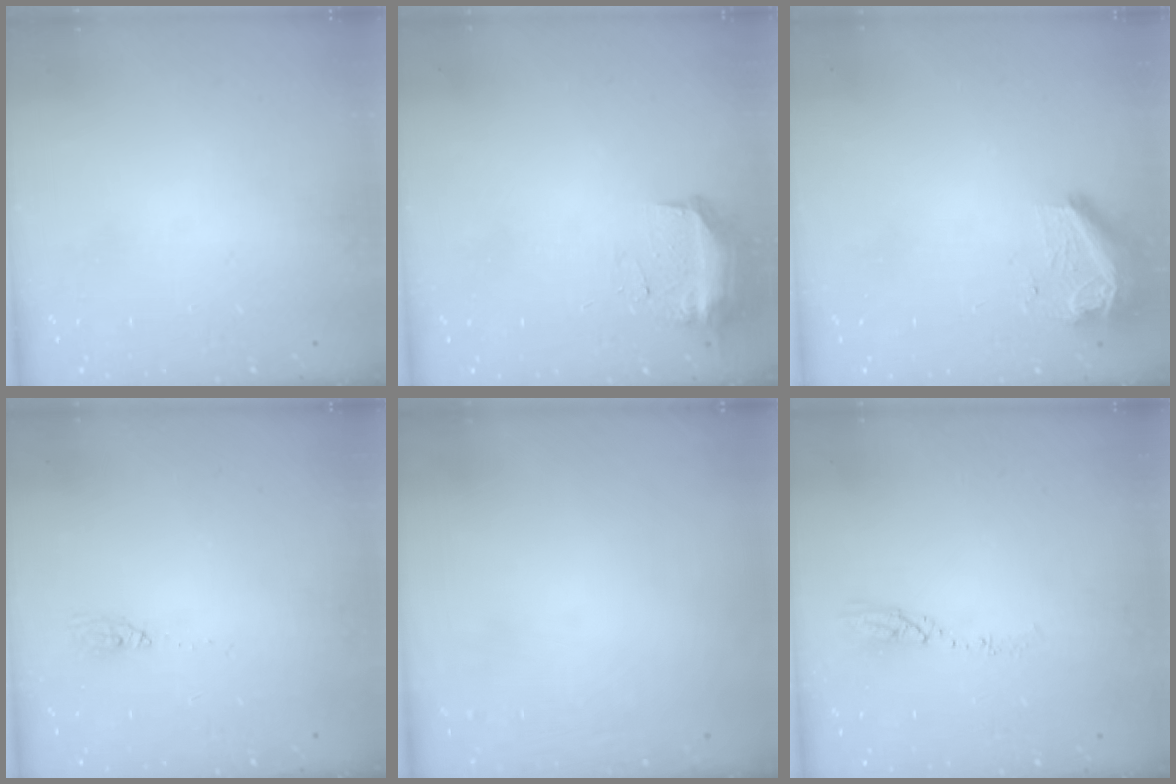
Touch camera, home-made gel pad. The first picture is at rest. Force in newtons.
{"total": 9.9, "press": 9.1, "slide": 3.9}
{"total": 8.4, "press": 8.4, "slide": 0.4}
{"total": 3.7, "press": 3.3, "slide": 1.7}
{"total": 0.0}
{"total": 4.3, "press": 4.3, "slide": 0.4}